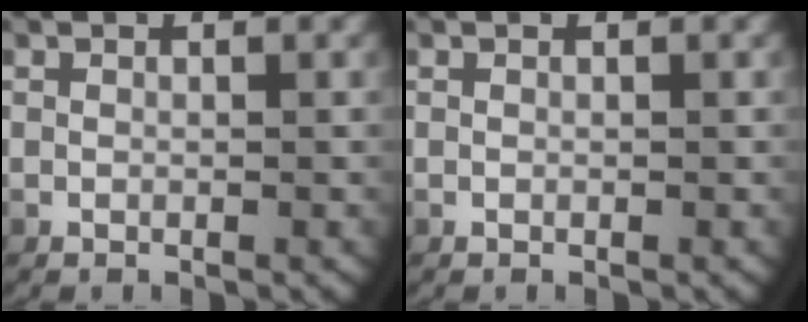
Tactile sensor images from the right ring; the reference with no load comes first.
{"total": 0.0}